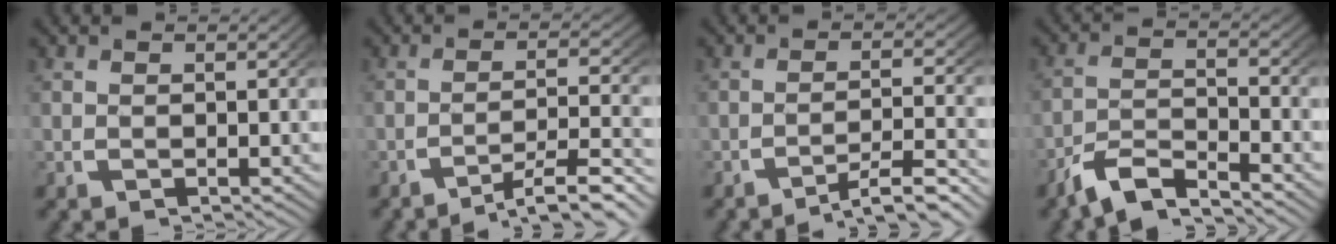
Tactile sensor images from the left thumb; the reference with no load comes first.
{"total": 5.4, "force": [-3.4, 2.2, 3.6], "torque": [-0.052, -0.015, -0.043]}
{"total": 4.8, "force": [-3.4, 1.6, 2.9], "torque": [-0.043, -0.010, -0.048]}
{"total": 6.1, "force": [-4.4, 2.9, 3.0], "torque": [-0.059, -0.016, -0.074]}